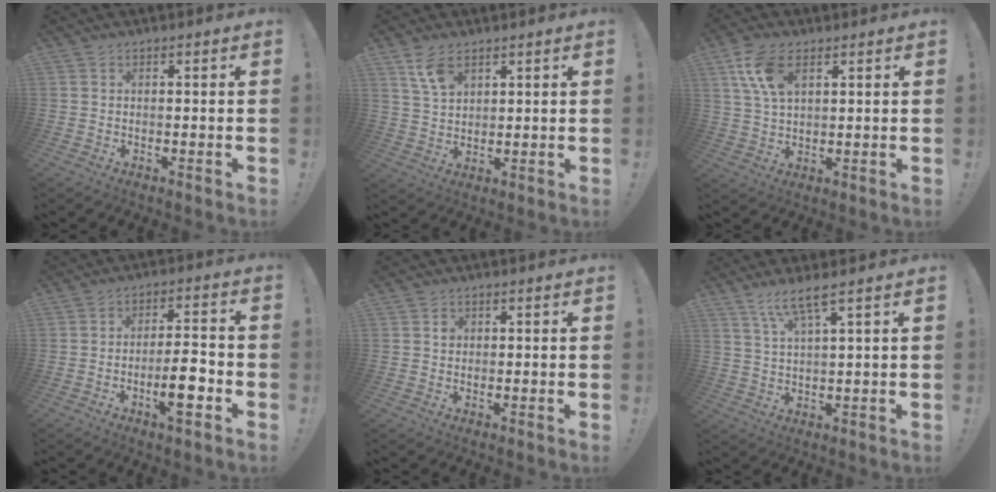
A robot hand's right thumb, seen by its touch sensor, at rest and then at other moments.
{"total": 7.4, "force": [4.4, 4.0, 4.3], "torque": [-0.080, -0.017, 0.085]}
{"total": 10.2, "force": [4.6, 5.5, 7.3], "torque": [-0.144, -0.009, 0.085]}
{"total": 9.6, "force": [-3.8, 2.4, 8.5], "torque": [-0.120, 0.010, -0.068]}
{"total": 1.3, "force": [0.2, 1.2, 0.4], "torque": [0.001, -0.001, 0.001]}
{"total": 6.3, "force": [4.3, 0.4, 4.5], "torque": [-0.091, -0.017, 0.075]}